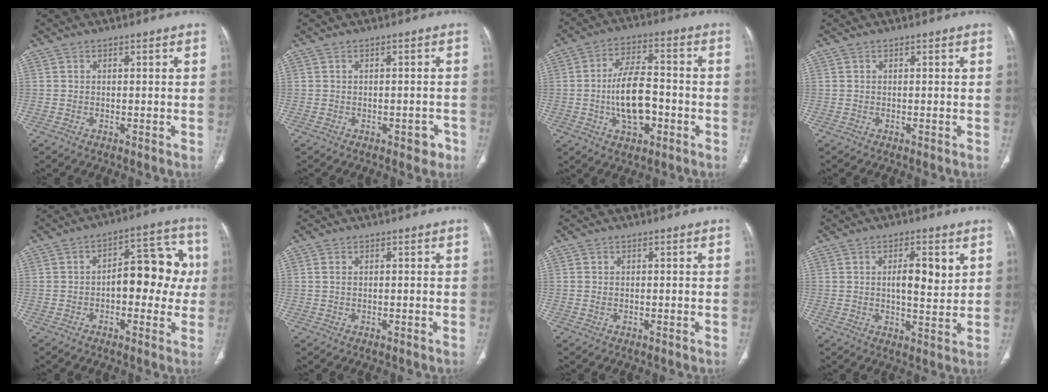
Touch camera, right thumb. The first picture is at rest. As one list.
[{"total": 5.9, "force": [-3.4, 2.9, 3.9], "torque": [-0.019, 0.028, -0.038]}, {"total": 11.6, "force": [-2.4, 5.9, 9.7], "torque": [-0.157, 0.024, -0.042]}, {"total": 0.0}, {"total": 10.6, "force": [-0.3, 5.8, 8.9], "torque": [-0.075, 0.037, -0.009]}, {"total": 1.1, "force": [0.3, 0.7, 0.7], "torque": [-0.014, 0.003, 0.006]}, {"total": 0.6, "force": [0.1, 0.5, 0.4], "torque": [-0.008, 0.005, 0.004]}, {"total": 7.5, "force": [2.2, 2.8, 6.7], "torque": [-0.094, -0.016, 0.035]}]